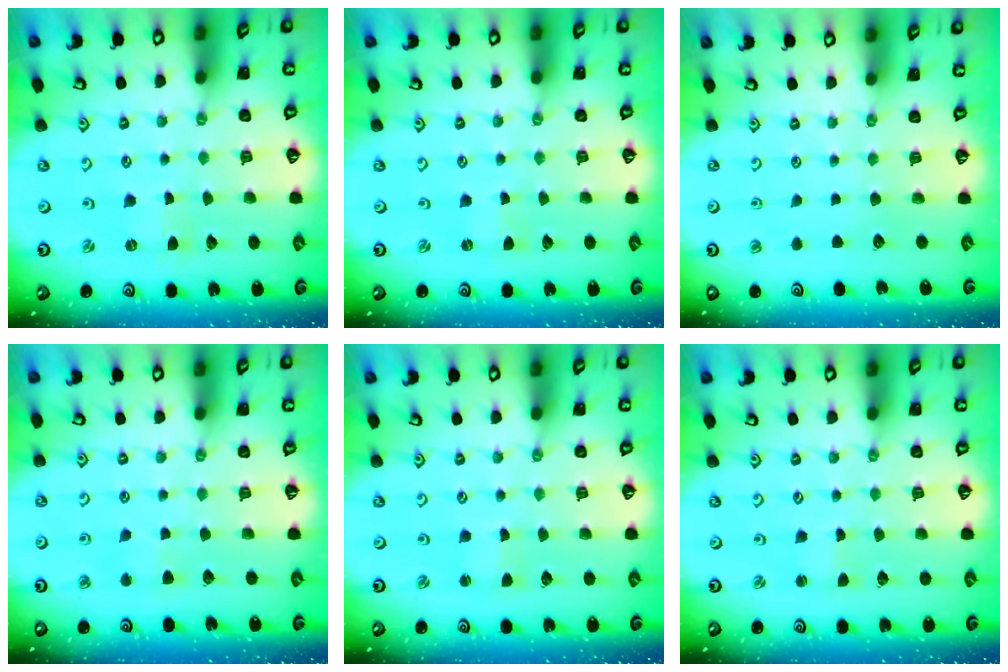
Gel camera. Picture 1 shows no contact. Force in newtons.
{"total": 0.0}
{"total": 0.0}
{"total": 2.9, "press": 2.8, "slide": 0.4}
{"total": 1.0, "press": 1.0, "slide": 0.1}
{"total": 0.6, "press": 0.6, "slide": 0.0}